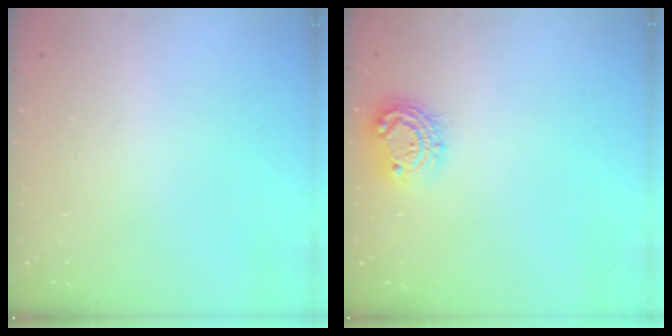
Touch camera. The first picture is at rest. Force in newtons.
{"total": 9.2, "press": 9.2, "slide": 0.4}